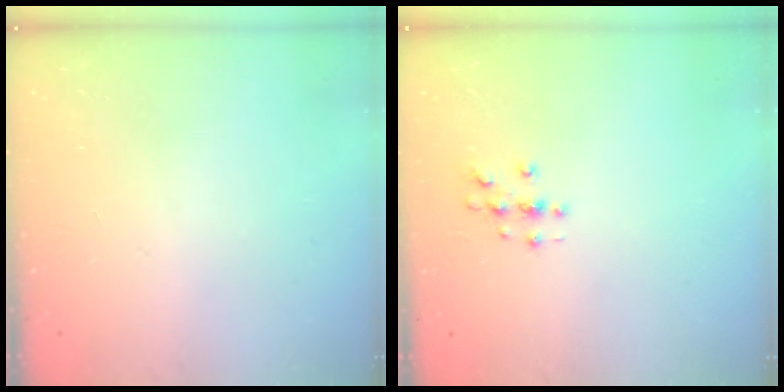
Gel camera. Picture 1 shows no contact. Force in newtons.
{"total": 3.1, "press": 3.1, "slide": 0.3}